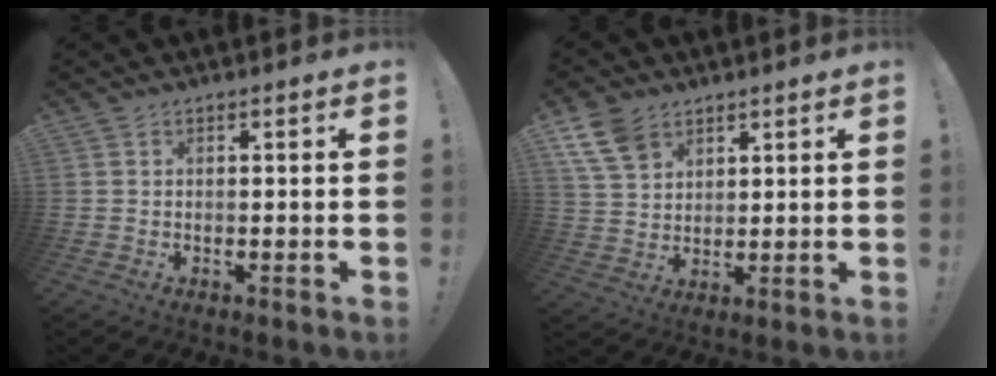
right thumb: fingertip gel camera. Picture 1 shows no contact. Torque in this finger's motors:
{"motor_torque": [-0.07, 0.81, -0.01, 0.43, 0.00]}